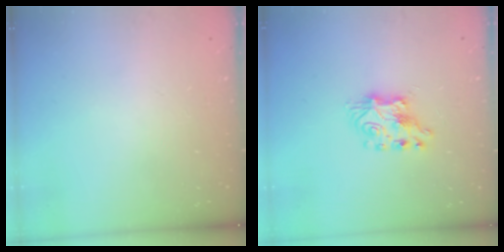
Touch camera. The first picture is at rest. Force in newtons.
{"total": 7.3, "press": 7.2, "slide": 0.6}